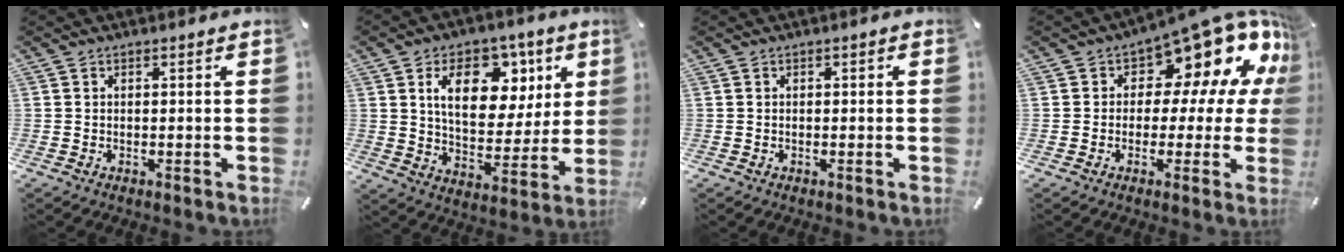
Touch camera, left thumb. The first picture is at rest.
{"total": 17.2, "force": [7.1, 11.1, 11.1], "torque": [-0.167, -0.014, 0.121]}
{"total": 0.0}
{"total": 14.1, "force": [8.6, 7.4, 8.4], "torque": [-0.119, -0.080, 0.145]}